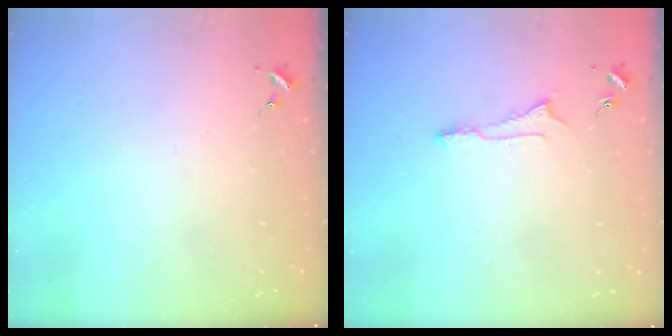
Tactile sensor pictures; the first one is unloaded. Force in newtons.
{"total": 4.6, "press": 4.6, "slide": 0.6}